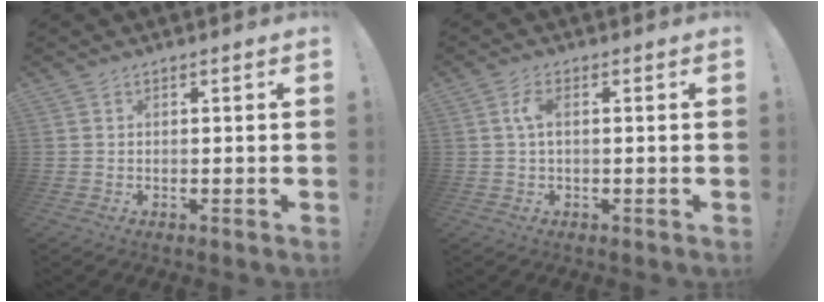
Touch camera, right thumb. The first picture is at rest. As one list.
[{"total": 3.9, "force": [0.3, 1.6, 3.6], "torque": [-0.066, 0.009, 0.004]}]